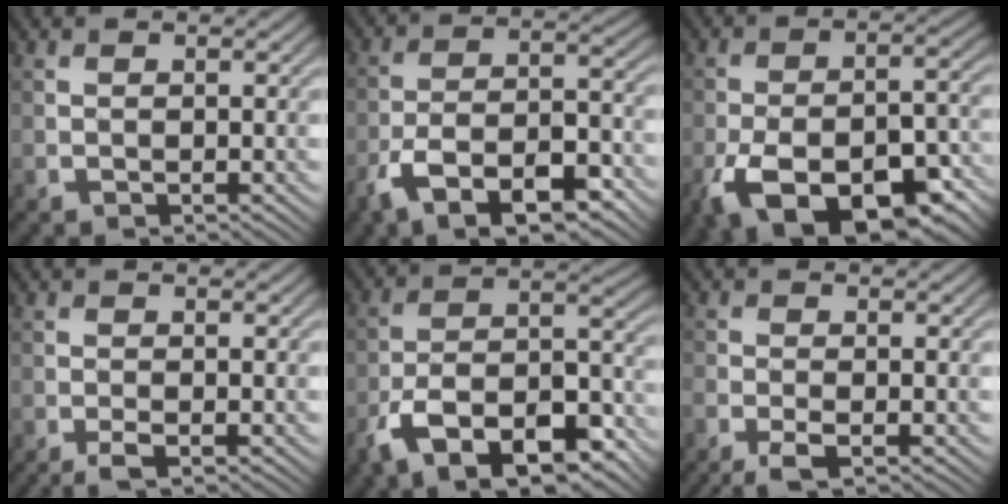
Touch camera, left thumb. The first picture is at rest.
{"total": 12.2, "force": [-7.5, 4.8, 8.4], "torque": [-0.148, -0.008, -0.143]}
{"total": 15.7, "force": [-8.8, 7.5, 10.6], "torque": [-0.182, -0.029, -0.136]}
{"total": 2.0, "force": [-1.2, 0.3, 1.5], "torque": [-0.031, 0.002, -0.029]}
{"total": 15.9, "force": [-10.4, 6.3, 10.3], "torque": [-0.190, -0.016, -0.178]}
{"total": 3.9, "force": [-2.6, 1.1, 2.7], "torque": [-0.060, -0.005, -0.056]}